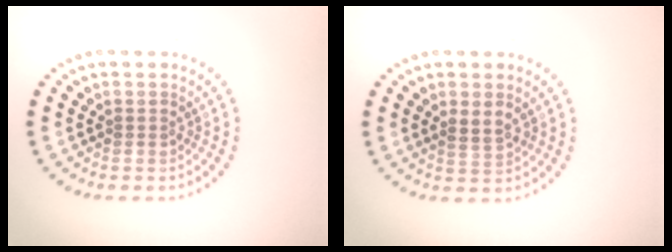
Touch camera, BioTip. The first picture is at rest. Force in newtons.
{"total": 1.7, "press": 1.6, "slide": 0.5}